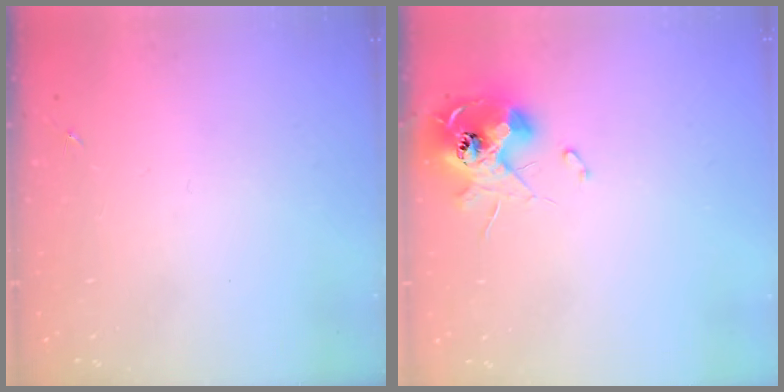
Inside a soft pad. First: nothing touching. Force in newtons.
{"total": 12.8, "press": 12.8, "slide": 1.5}